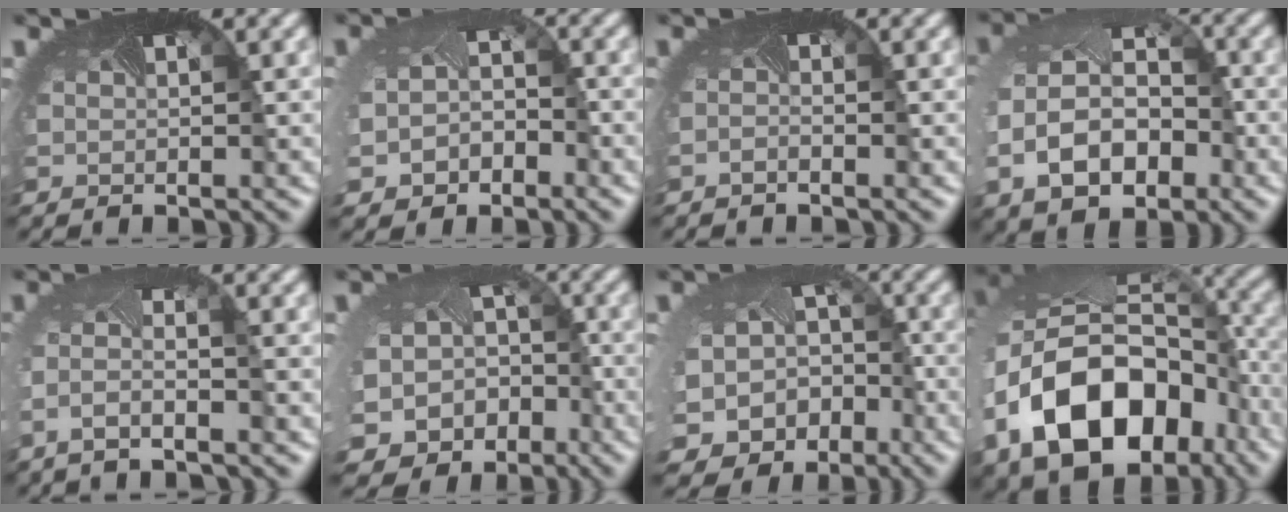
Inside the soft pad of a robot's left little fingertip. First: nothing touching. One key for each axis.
{"total": 4.5, "fx": -1.8, "fy": 3.4, "fz": 2.2, "tx": -0.059, "ty": -0.028, "tz": -0.022}
{"total": 0.9, "fx": -0.6, "fy": -0.5, "fz": -0.4, "tx": -0.007, "ty": -0.007, "tz": -0.014}
{"total": 8.3, "fx": -1.9, "fy": 5.8, "fz": 5.5, "tx": -0.130, "ty": -0.020, "tz": -0.035}
{"total": 2.5, "fx": -1.5, "fy": 0.2, "fz": 2.0, "tx": -0.061, "ty": -0.004, "tz": -0.036}
{"total": 12.0, "fx": -6.6, "fy": 9.5, "fz": 3.3, "tx": -0.080, "ty": -0.069, "tz": -0.083}
{"total": 11.6, "fx": -6.4, "fy": 9.1, "fz": 3.4, "tx": -0.077, "ty": -0.066, "tz": -0.079}
{"total": 16.4, "fx": -5.4, "fy": 11.6, "fz": 10.3, "tx": -0.226, "ty": -0.043, "tz": -0.073}